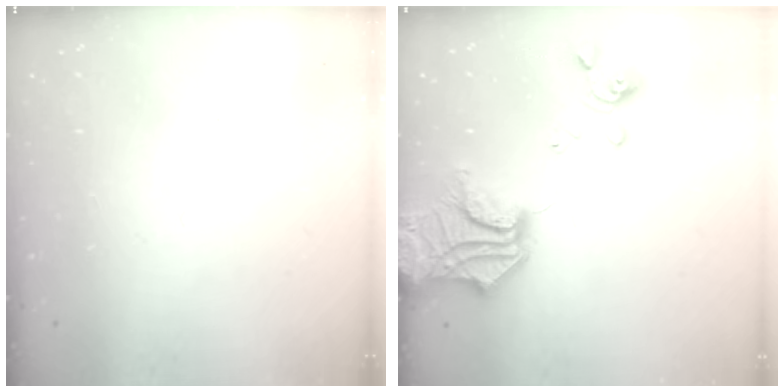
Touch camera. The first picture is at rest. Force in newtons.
{"total": 12.0, "press": 11.2, "slide": 4.3}